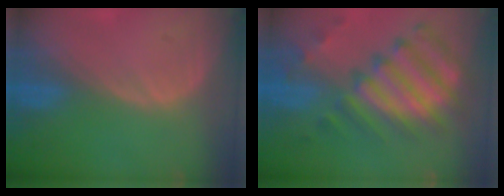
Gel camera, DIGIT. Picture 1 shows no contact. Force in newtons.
{"total": 11.9, "press": 10.4, "slide": 5.7}